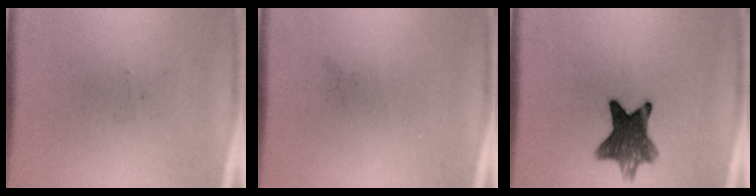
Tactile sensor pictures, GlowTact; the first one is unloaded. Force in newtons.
{"total": 0.0}
{"total": 8.9}